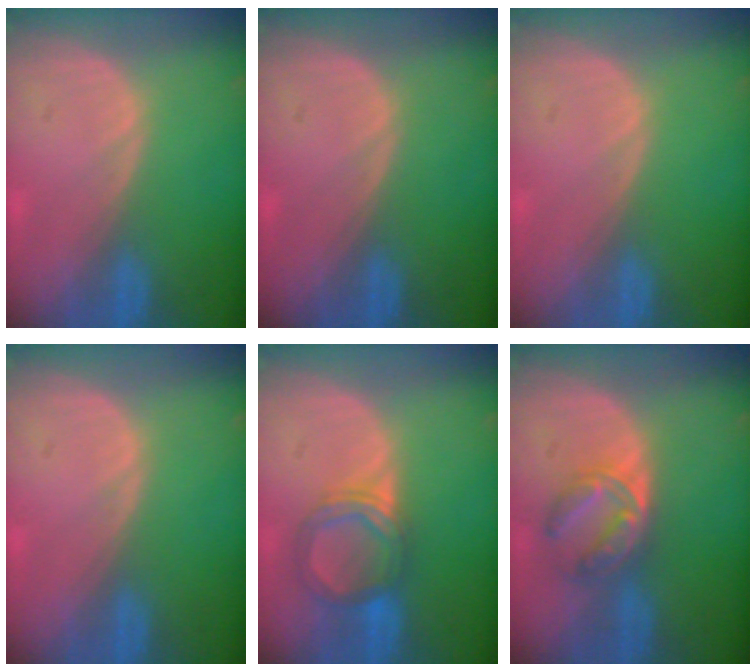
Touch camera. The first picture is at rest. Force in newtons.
{"total": 0.0}
{"total": 0.0}
{"total": 0.5, "press": 0.1, "slide": 0.5}
{"total": 5.5, "press": 5.4, "slide": 1.4}
{"total": 5.8, "press": 5.5, "slide": 1.8}